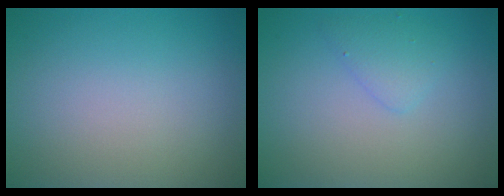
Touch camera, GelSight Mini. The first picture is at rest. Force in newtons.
{"total": 1.7, "press": 1.6, "slide": 0.1}